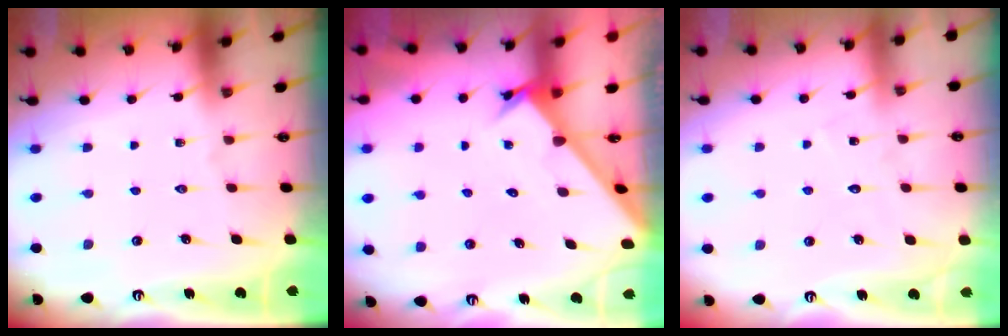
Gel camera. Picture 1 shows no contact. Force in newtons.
{"total": 2.6, "press": 2.6, "slide": 0.3}
{"total": 5.3, "press": 5.2, "slide": 0.5}